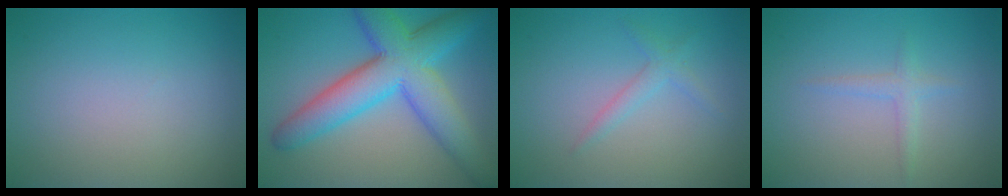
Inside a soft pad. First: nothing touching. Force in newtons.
{"total": 9.3, "press": 9.3, "slide": 0.1}
{"total": 1.4, "press": 1.4, "slide": 0.1}
{"total": 1.3, "press": 1.3, "slide": 0.1}